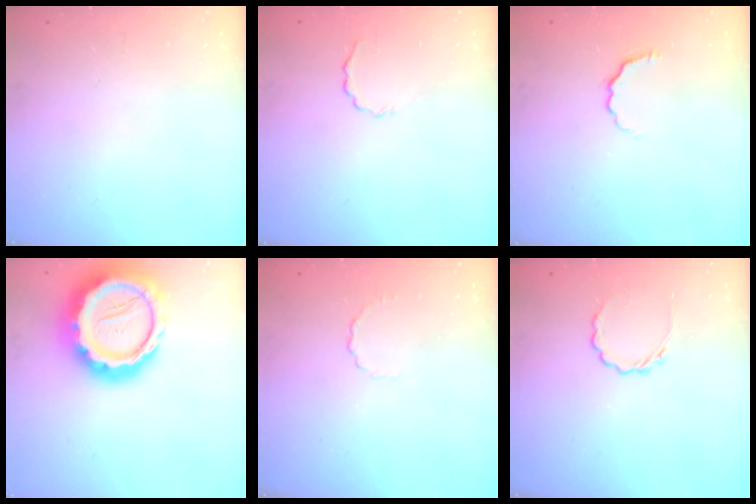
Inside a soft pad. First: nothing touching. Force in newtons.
{"total": 2.0, "press": 1.9, "slide": 0.7}
{"total": 3.3, "press": 3.2, "slide": 1.0}
{"total": 25.8, "press": 25.4, "slide": 4.7}
{"total": 2.6, "press": 2.4, "slide": 1.0}
{"total": 2.5, "press": 2.2, "slide": 1.1}